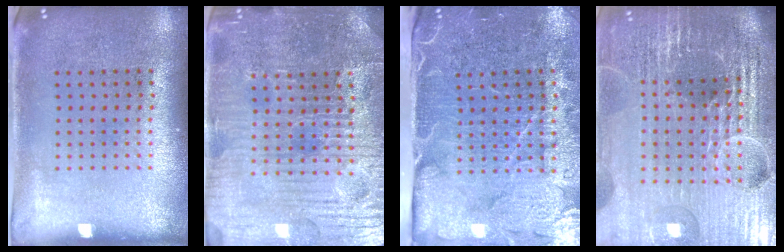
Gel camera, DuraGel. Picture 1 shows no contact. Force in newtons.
{"total": 5.2, "press": 5.0, "slide": 1.4}
{"total": 4.8, "press": 4.0, "slide": 2.7}
{"total": 6.6, "press": 5.8, "slide": 3.2}